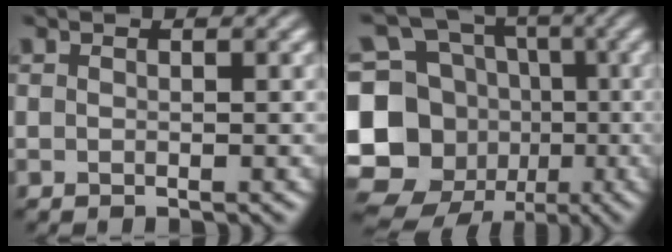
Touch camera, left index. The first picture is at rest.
{"total": 17.3, "force": [-4.3, 15.5, 6.5], "torque": [-0.176, 0.003, -0.087]}